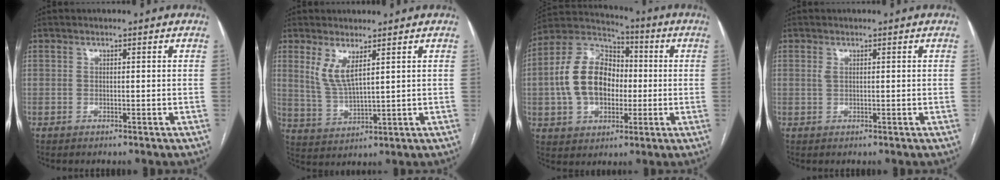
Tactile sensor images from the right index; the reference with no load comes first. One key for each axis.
{"total": 5.4, "fx": 2.8, "fy": 1.0, "fz": 4.5, "tx": -0.100, "ty": -0.010, "tz": 0.065}
{"total": 14.1, "fx": -0.7, "fy": 9.7, "fz": 10.3, "tx": -0.227, "ty": 0.039, "tz": -0.008}
{"total": 0.6, "fx": 0.3, "fy": 0.2, "fz": 0.5, "tx": -0.016, "ty": 0.000, "tz": 0.006}